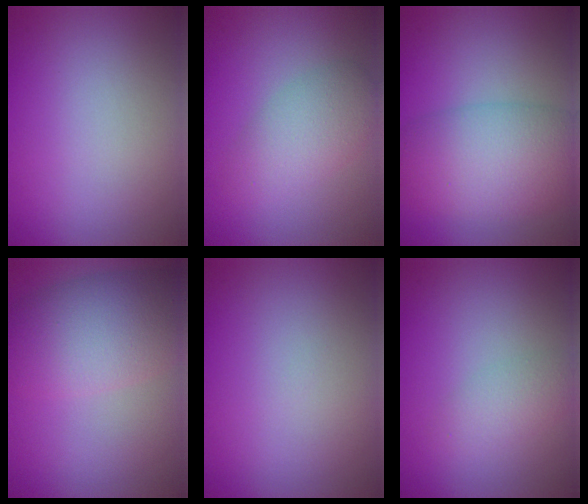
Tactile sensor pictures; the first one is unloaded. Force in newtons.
{"total": 3.7, "press": 3.7, "slide": 0.1}
{"total": 7.8, "press": 7.8, "slide": 0.2}
{"total": 7.6, "press": 7.6, "slide": 0.1}
{"total": 0.0}
{"total": 1.9, "press": 1.9, "slide": 0.1}